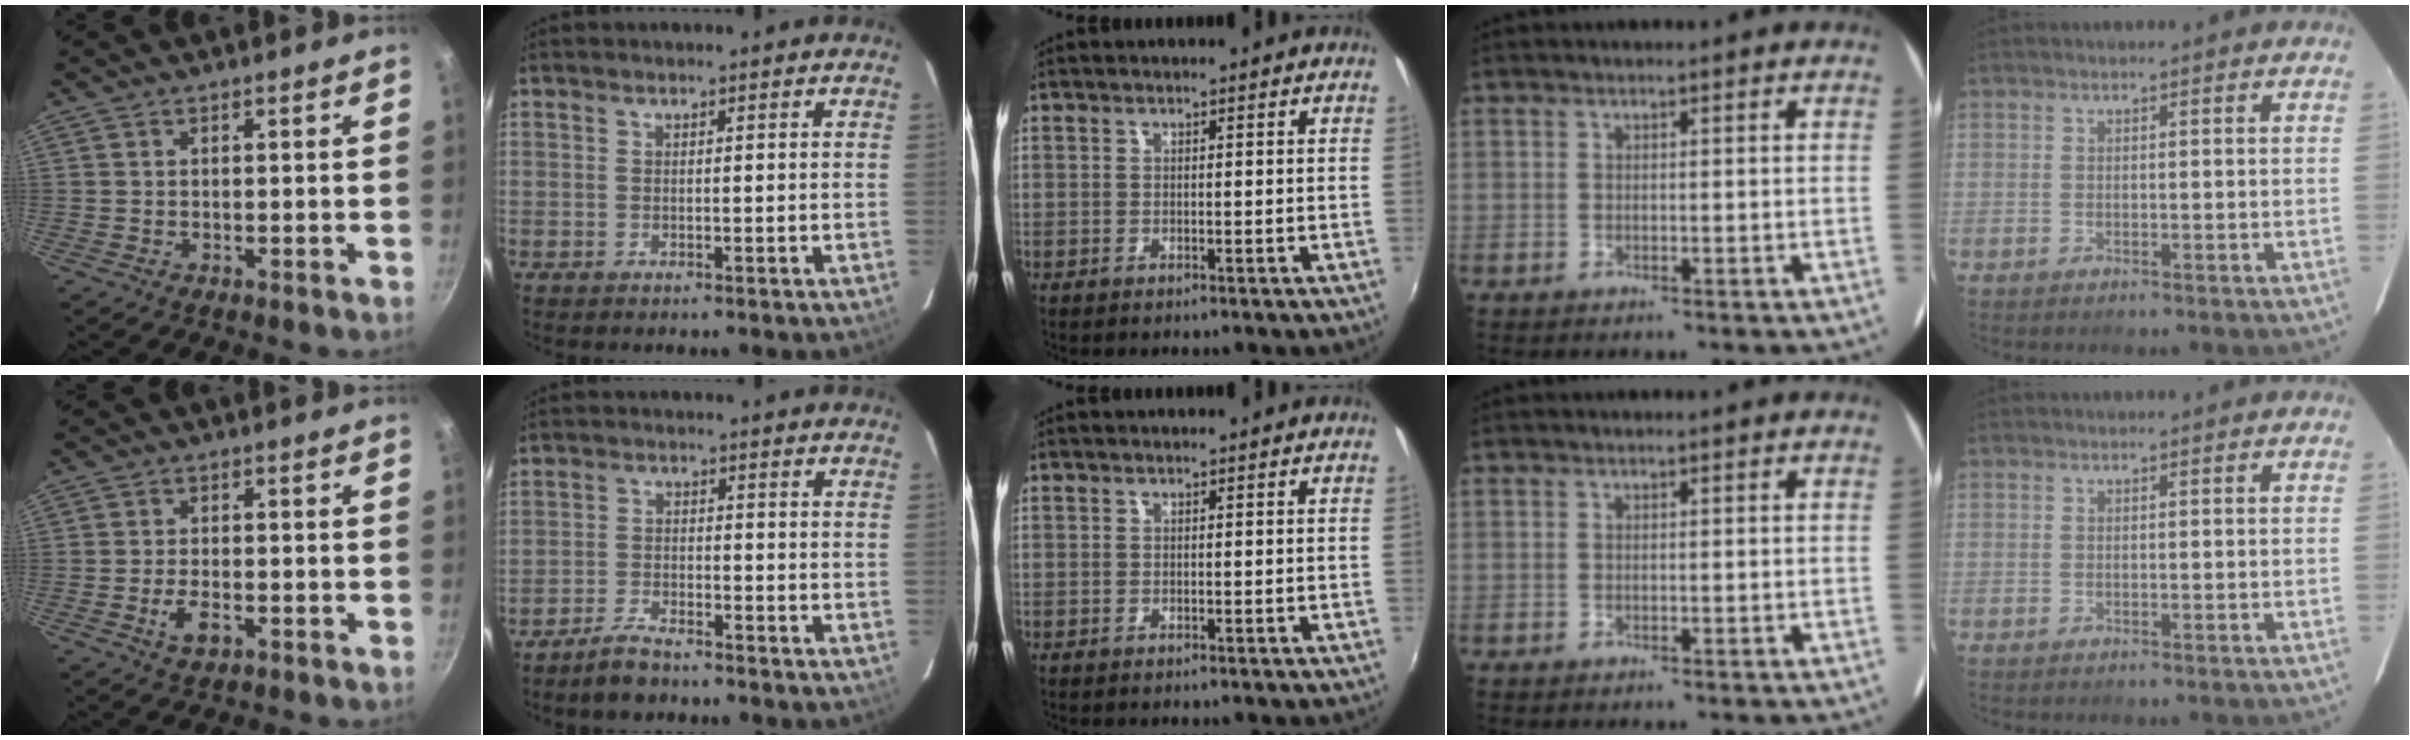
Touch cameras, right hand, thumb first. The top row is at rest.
{"thumb": {"total": 4.4, "force": [-1.7, 2.2, 3.4], "torque": [-0.062, 0.008, -0.031]}, "index": {"total": 4.8, "force": [-4.2, 1.3, 2.0], "torque": [-0.059, 0.001, -0.078]}}